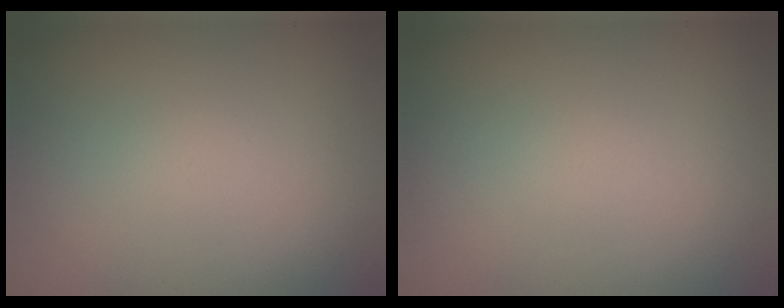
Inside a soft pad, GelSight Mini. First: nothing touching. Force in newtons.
{"total": 0.0}